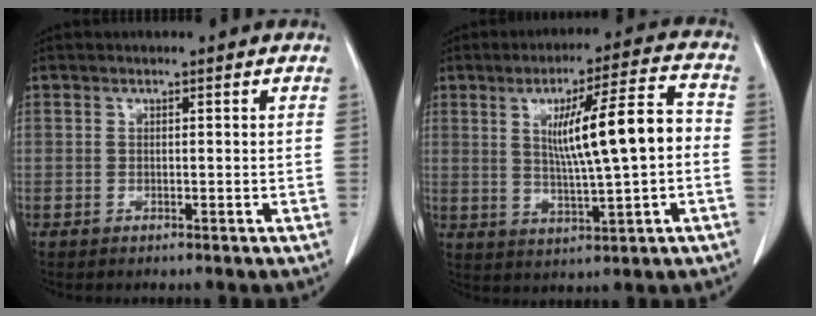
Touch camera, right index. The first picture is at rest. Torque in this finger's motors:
{"motor_torque": [0.92, 0.53, 0.34, 0.14]}